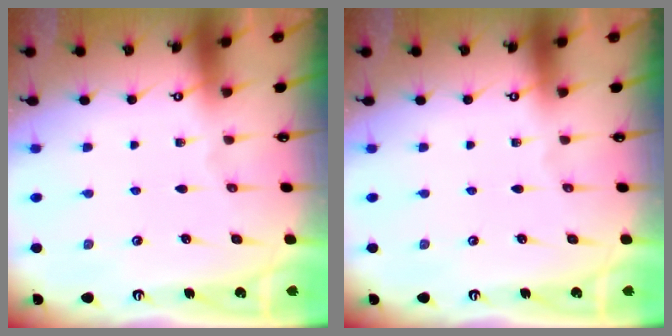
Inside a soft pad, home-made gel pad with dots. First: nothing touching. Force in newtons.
{"total": 0.0}